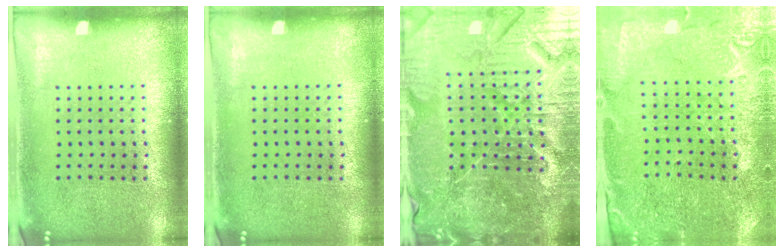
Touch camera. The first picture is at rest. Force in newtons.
{"total": 0.0}
{"total": 7.1, "press": 6.3, "slide": 3.3}
{"total": 0.7, "press": 0.7, "slide": 0.3}